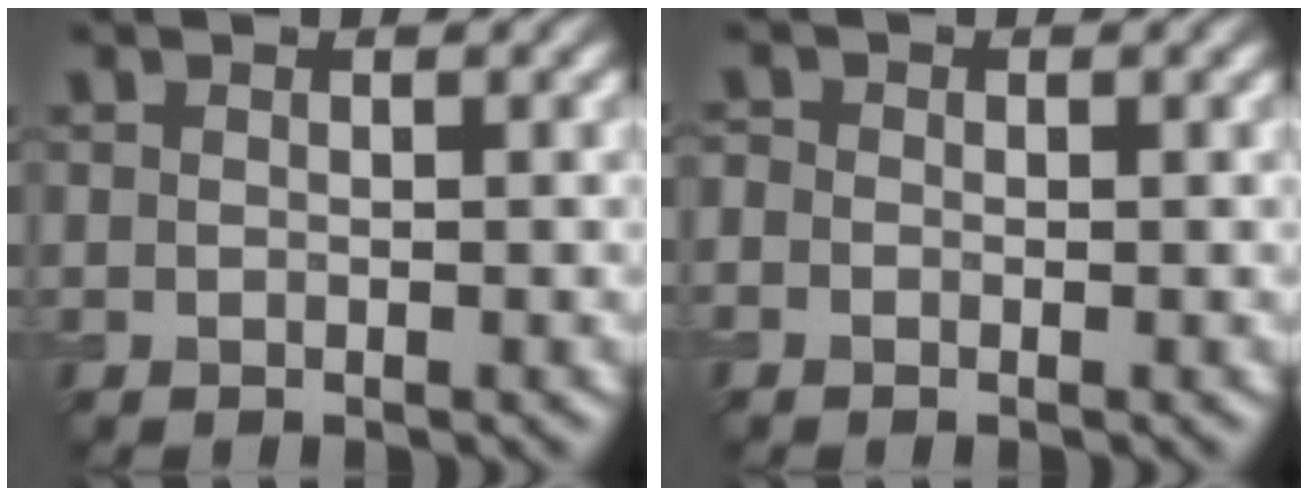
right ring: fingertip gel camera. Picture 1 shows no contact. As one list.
[{"total": 0.8, "force": [-0.3, 0.7, 0.2], "torque": [-0.003, -0.003, -0.010]}]